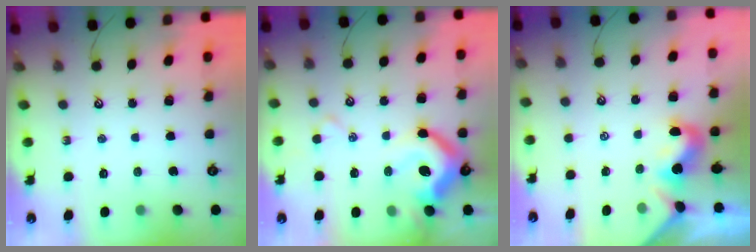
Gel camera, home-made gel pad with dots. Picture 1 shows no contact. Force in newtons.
{"total": 13.6, "press": 13.5, "slide": 1.6}
{"total": 0.0}